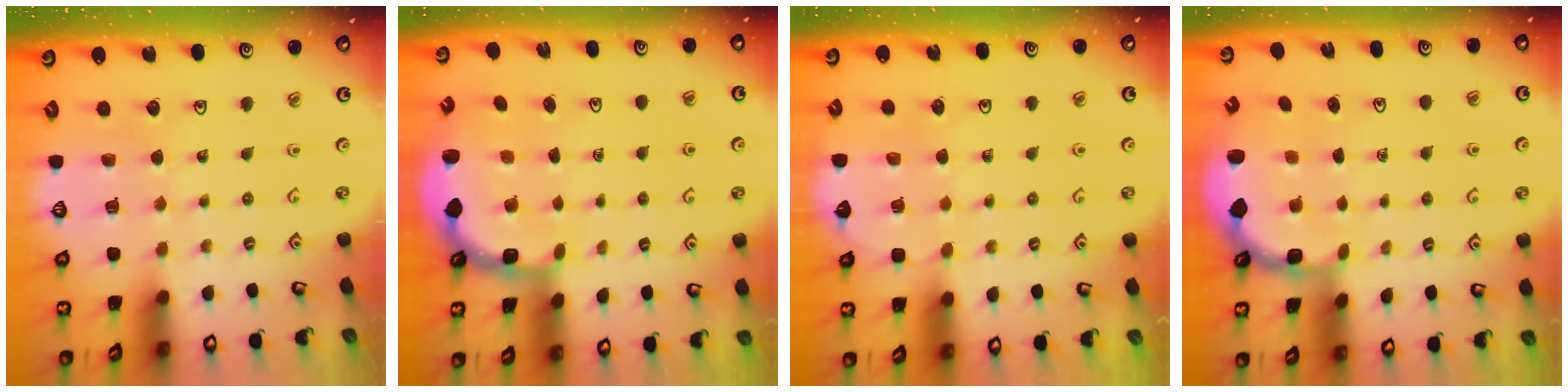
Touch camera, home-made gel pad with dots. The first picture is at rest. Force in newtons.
{"total": 2.8, "press": 2.2, "slide": 1.7}
{"total": 2.1, "press": 2.1, "slide": 0.2}
{"total": 2.9, "press": 1.9, "slide": 2.2}